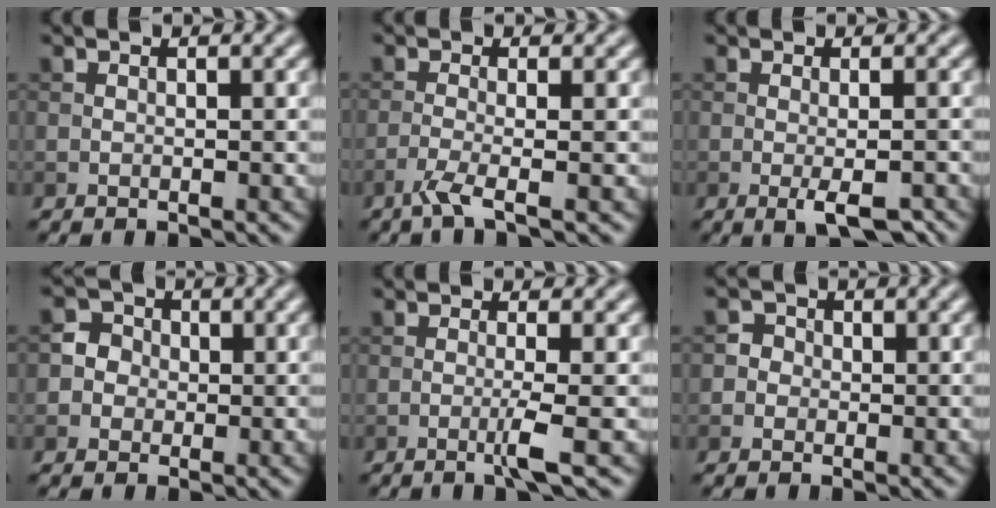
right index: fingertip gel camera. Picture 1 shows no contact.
{"total": 2.8, "force": [-1.5, 0.5, 2.3], "torque": [-0.042, -0.001, -0.043]}
{"total": 3.1, "force": [-1.2, 0.6, 2.8], "torque": [-0.049, -0.004, -0.018]}
{"total": 2.8, "force": [-0.2, 2.7, 0.8], "torque": [0.006, 0.008, -0.017]}
{"total": 2.5, "force": [-0.6, 0.2, 2.4], "torque": [-0.044, -0.003, -0.019]}
{"total": 2.1, "force": [0.1, 1.9, 0.7], "torque": [0.010, 0.008, -0.017]}